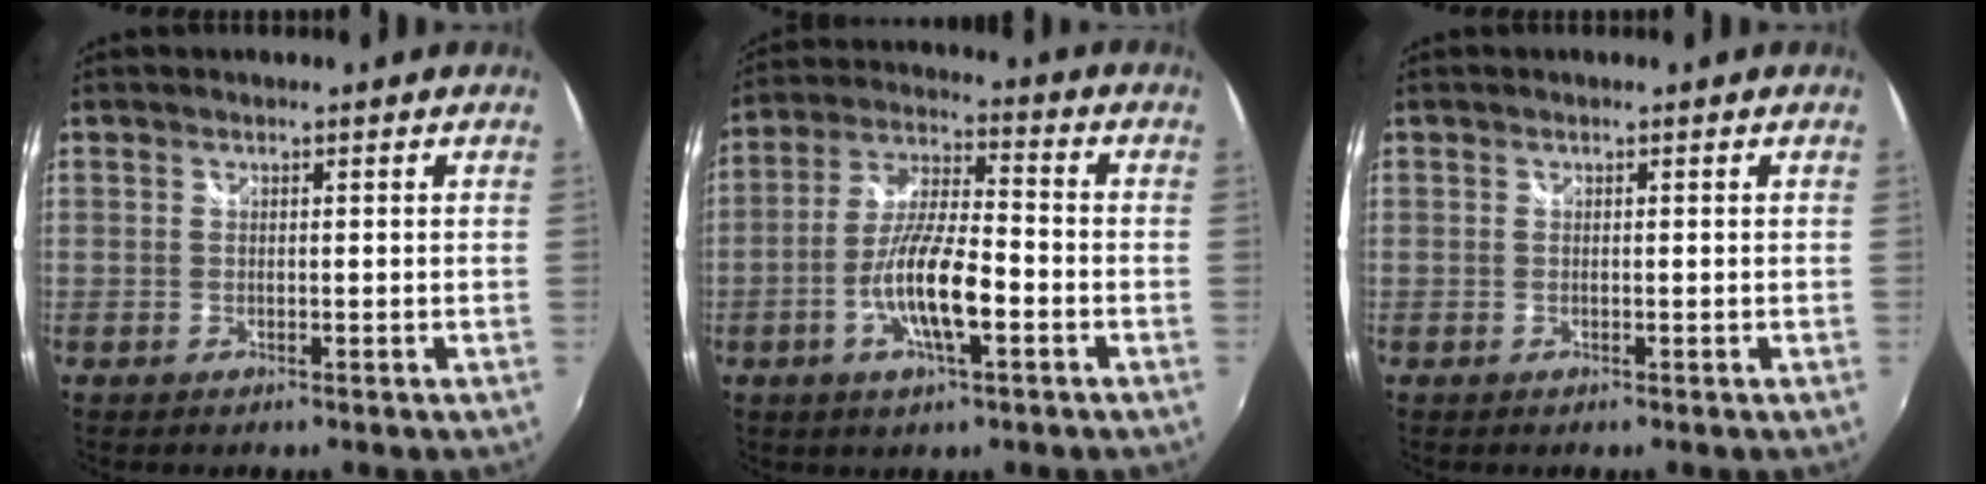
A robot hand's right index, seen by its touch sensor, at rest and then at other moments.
{"total": 11.8, "force": [-4.1, 2.8, 10.7], "torque": [-0.216, -0.003, -0.077]}
{"total": 0.0}